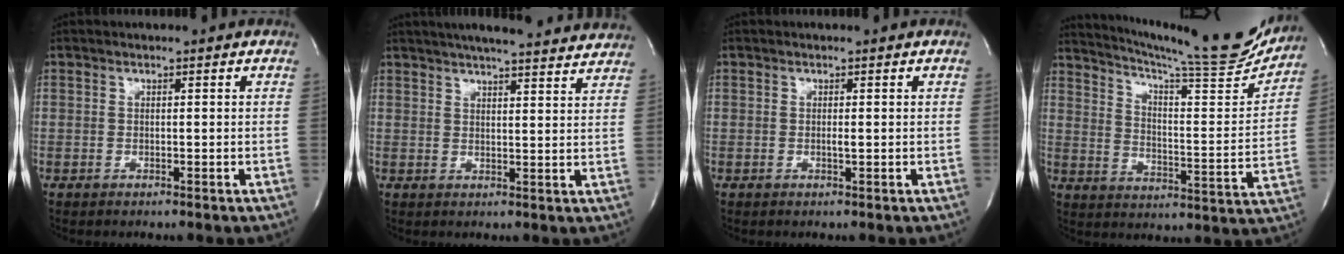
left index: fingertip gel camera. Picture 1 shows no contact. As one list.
[{"total": 19.2, "force": [17.4, 2.3, 7.8], "torque": [-0.117, 0.014, 0.217]}, {"total": 0.5, "force": [-0.1, 0.0, 0.5], "torque": [-0.013, -0.005, -0.003]}, {"total": 21.5, "force": [19.9, 0.9, 8.2], "torque": [-0.129, -0.067, 0.266]}]